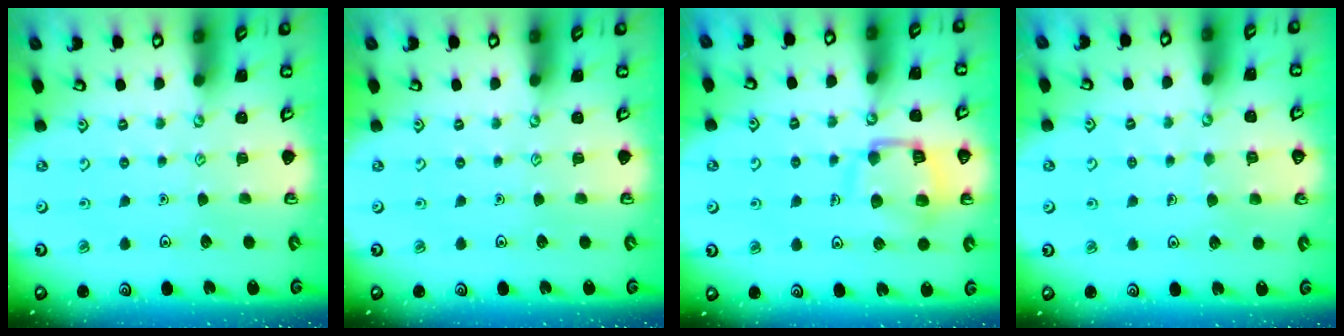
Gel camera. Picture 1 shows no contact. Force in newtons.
{"total": 0.0}
{"total": 12.1, "press": 12.0, "slide": 1.3}
{"total": 4.8, "press": 4.8, "slide": 0.4}